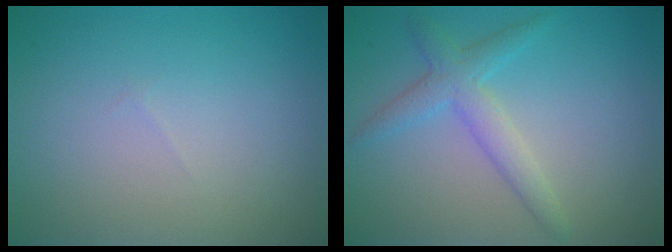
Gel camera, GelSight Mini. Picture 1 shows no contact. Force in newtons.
{"total": 2.9, "press": 2.9, "slide": 0.1}